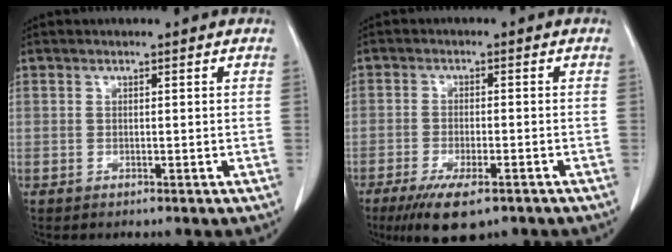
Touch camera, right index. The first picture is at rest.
{"total": 8.3, "force": [-5.4, 2.2, 5.8], "torque": [-0.099, -0.016, -0.084]}